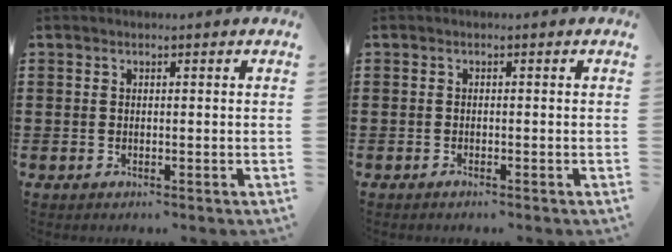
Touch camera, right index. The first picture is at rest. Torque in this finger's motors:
{"motor_torque": [-0.23, 0.26, 0.01, 0.01]}